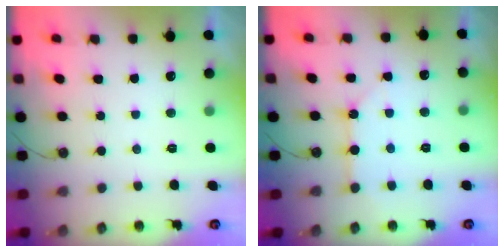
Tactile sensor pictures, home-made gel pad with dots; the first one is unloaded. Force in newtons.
{"total": 4.1, "press": 4.1, "slide": 0.4}